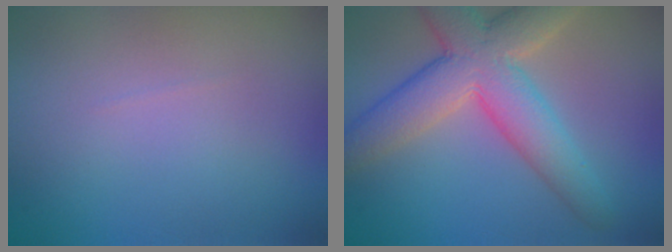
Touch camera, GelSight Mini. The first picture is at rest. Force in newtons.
{"total": 8.0, "press": 8.0, "slide": 0.7}